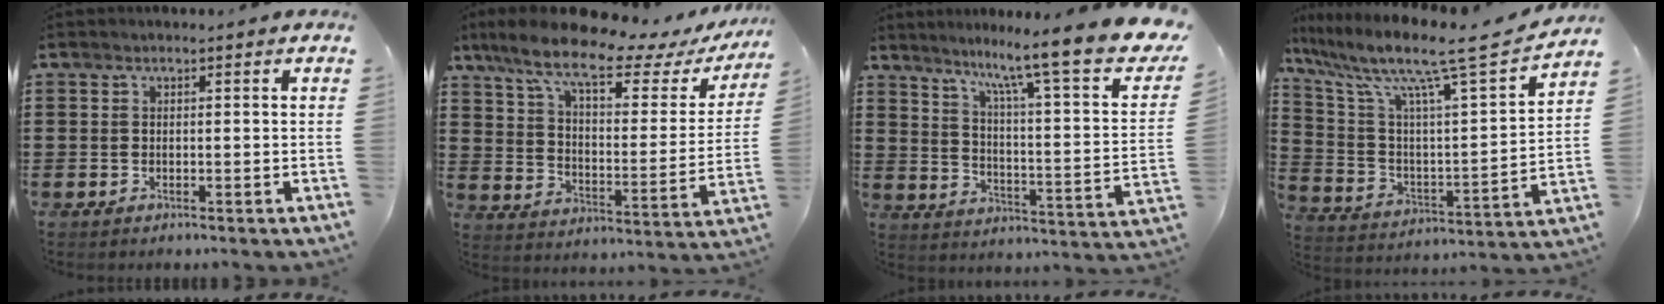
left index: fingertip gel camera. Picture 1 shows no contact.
{"total": 11.8, "force": [8.7, 2.2, 7.6], "torque": [-0.169, -0.042, 0.147]}
{"total": 11.5, "force": [9.3, -0.3, 6.7], "torque": [-0.133, -0.080, 0.141]}
{"total": 11.2, "force": [8.6, 0.6, 7.1], "torque": [-0.164, -0.059, 0.129]}